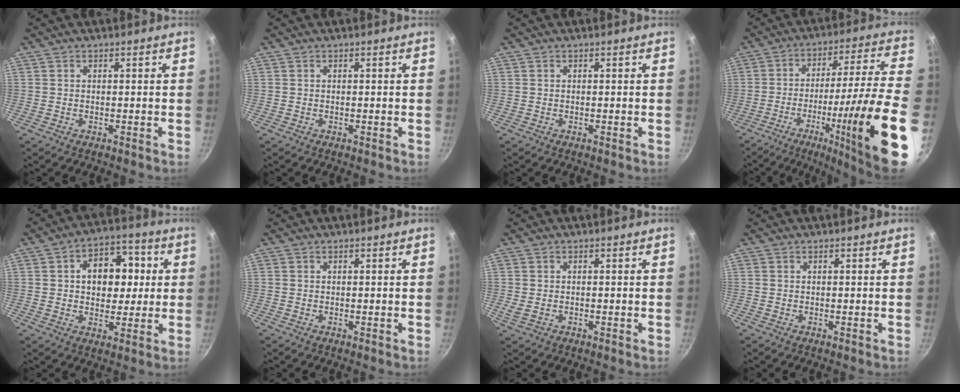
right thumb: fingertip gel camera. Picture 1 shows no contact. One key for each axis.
{"total": 0.0}
{"total": 0.0}
{"total": 25.0, "fx": -9.0, "fy": 3.2, "fz": 23.1, "tx": -0.321, "ty": 0.029, "tz": -0.135}
{"total": 12.6, "fx": 2.0, "fy": 9.0, "fz": 8.6, "tx": -0.079, "ty": 0.014, "tz": 0.021}
{"total": 0.0}
{"total": 1.6, "fx": -0.3, "fy": 1.0, "fz": 1.2, "tx": -0.027, "ty": -0.001, "tz": -0.001}
{"total": 0.0}